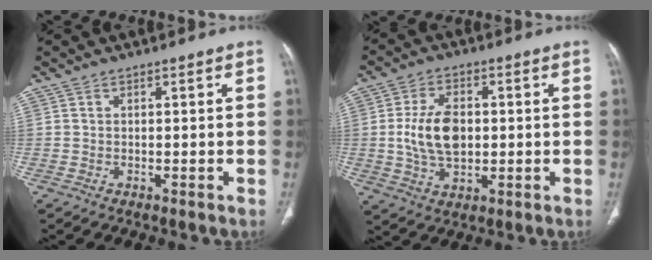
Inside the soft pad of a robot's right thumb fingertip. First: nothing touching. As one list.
[{"total": 10.1, "force": [0.2, 6.3, 8.0], "torque": [-0.142, 0.002, 0.007]}]